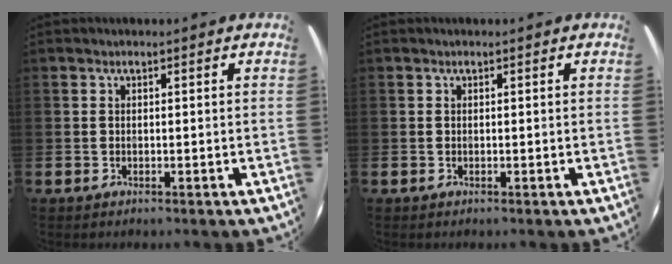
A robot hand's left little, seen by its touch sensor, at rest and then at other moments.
{"total": 0.0}